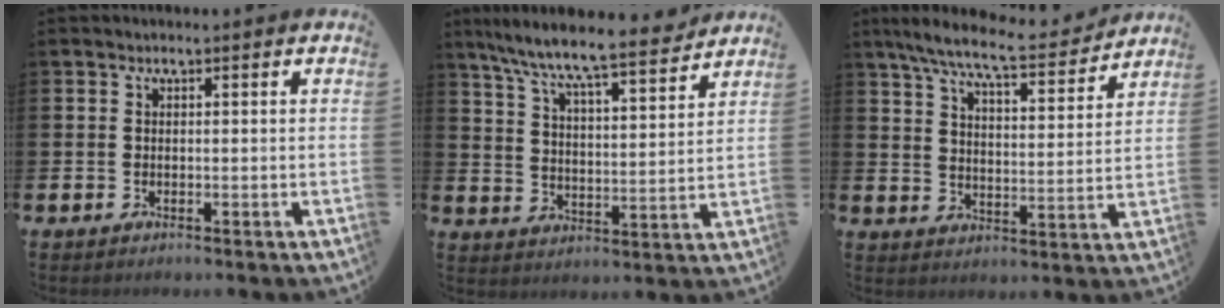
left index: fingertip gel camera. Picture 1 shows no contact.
{"total": 8.9, "force": [8.2, 0.5, 3.3], "torque": [-0.095, -0.062, 0.138]}
{"total": 8.6, "force": [7.8, 0.8, 3.5], "torque": [-0.094, -0.045, 0.136]}